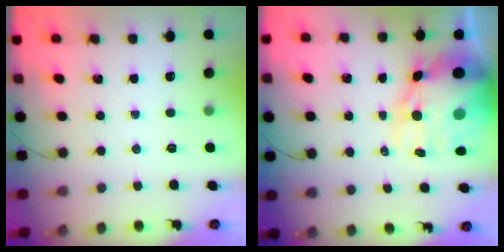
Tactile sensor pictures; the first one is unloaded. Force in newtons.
{"total": 19.6, "press": 19.0, "slide": 4.6}